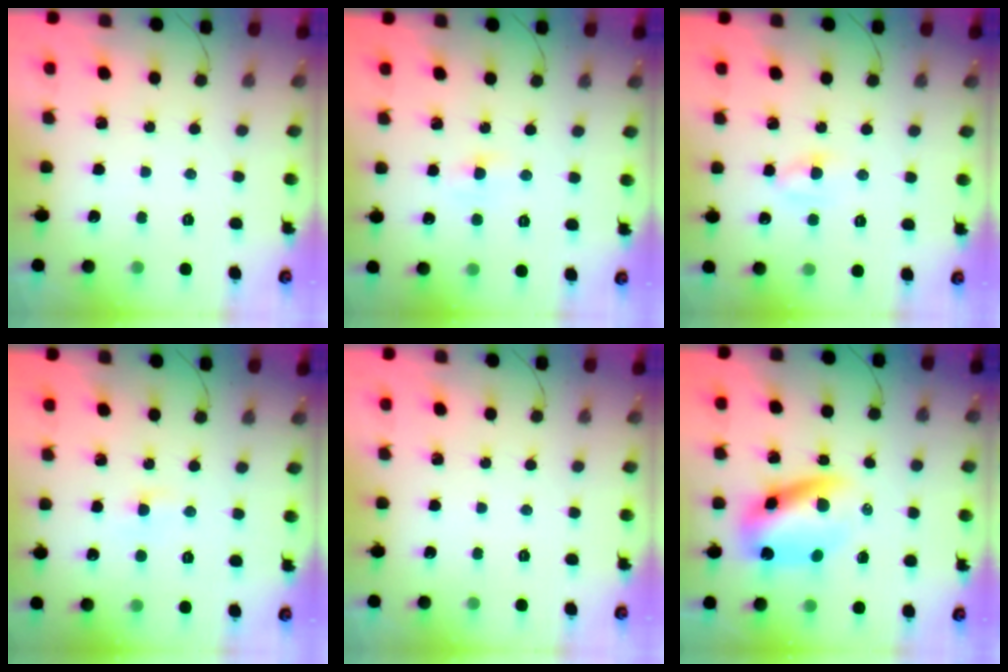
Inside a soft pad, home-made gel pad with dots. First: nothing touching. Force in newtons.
{"total": 3.5, "press": 3.3, "slide": 1.2}
{"total": 4.4, "press": 4.2, "slide": 1.3}
{"total": 1.9, "press": 1.7, "slide": 0.9}
{"total": 0.0}
{"total": 10.9, "press": 10.4, "slide": 3.2}